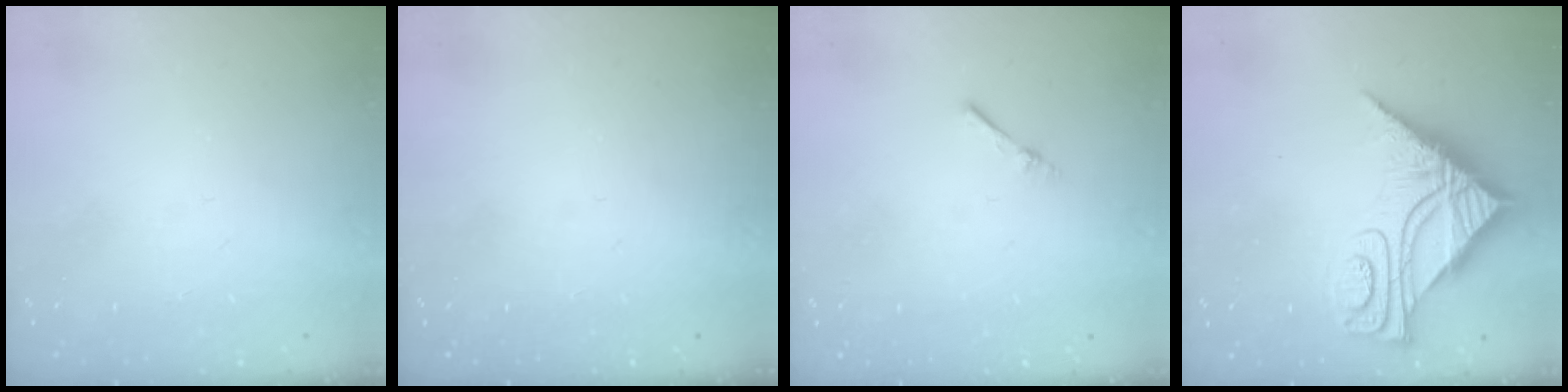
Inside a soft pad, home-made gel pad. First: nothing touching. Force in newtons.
{"total": 0.0}
{"total": 1.7, "press": 1.7, "slide": 0.3}
{"total": 15.0, "press": 15.0, "slide": 1.6}